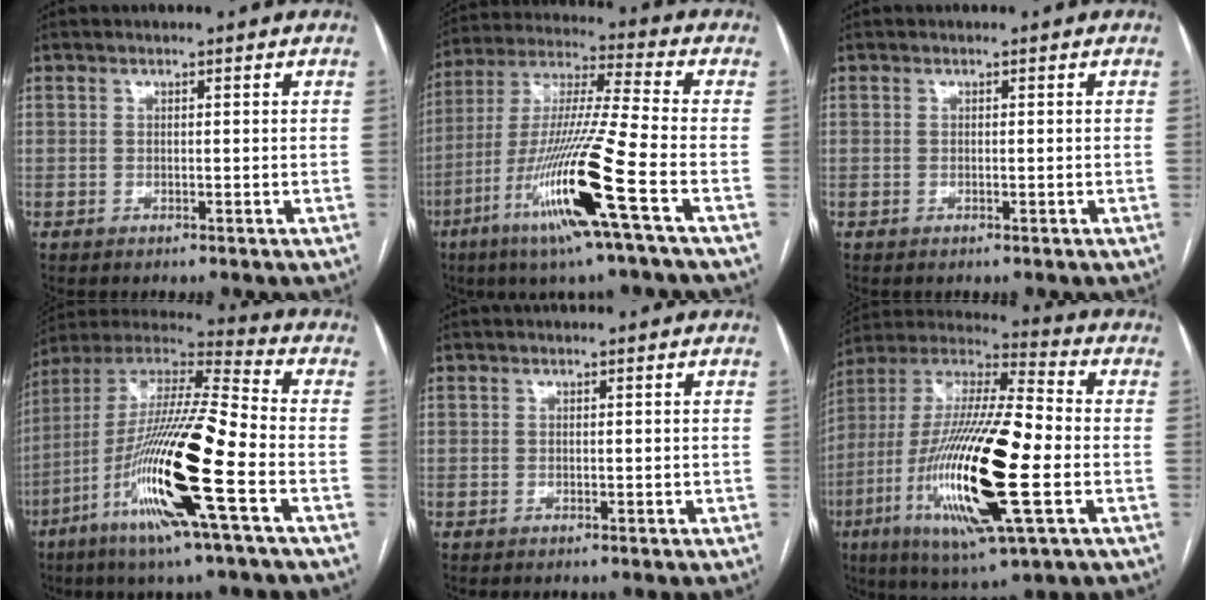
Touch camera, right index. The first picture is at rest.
{"total": 17.7, "force": [-7.3, -1.1, 16.1], "torque": [-0.332, -0.026, -0.143]}
{"total": 0.0}
{"total": 21.1, "force": [-7.7, 0.6, 19.6], "torque": [-0.403, -0.027, -0.152]}
{"total": 0.0}
{"total": 25.4, "force": [-6.1, 4.1, 24.3], "torque": [-0.500, -0.031, -0.112]}